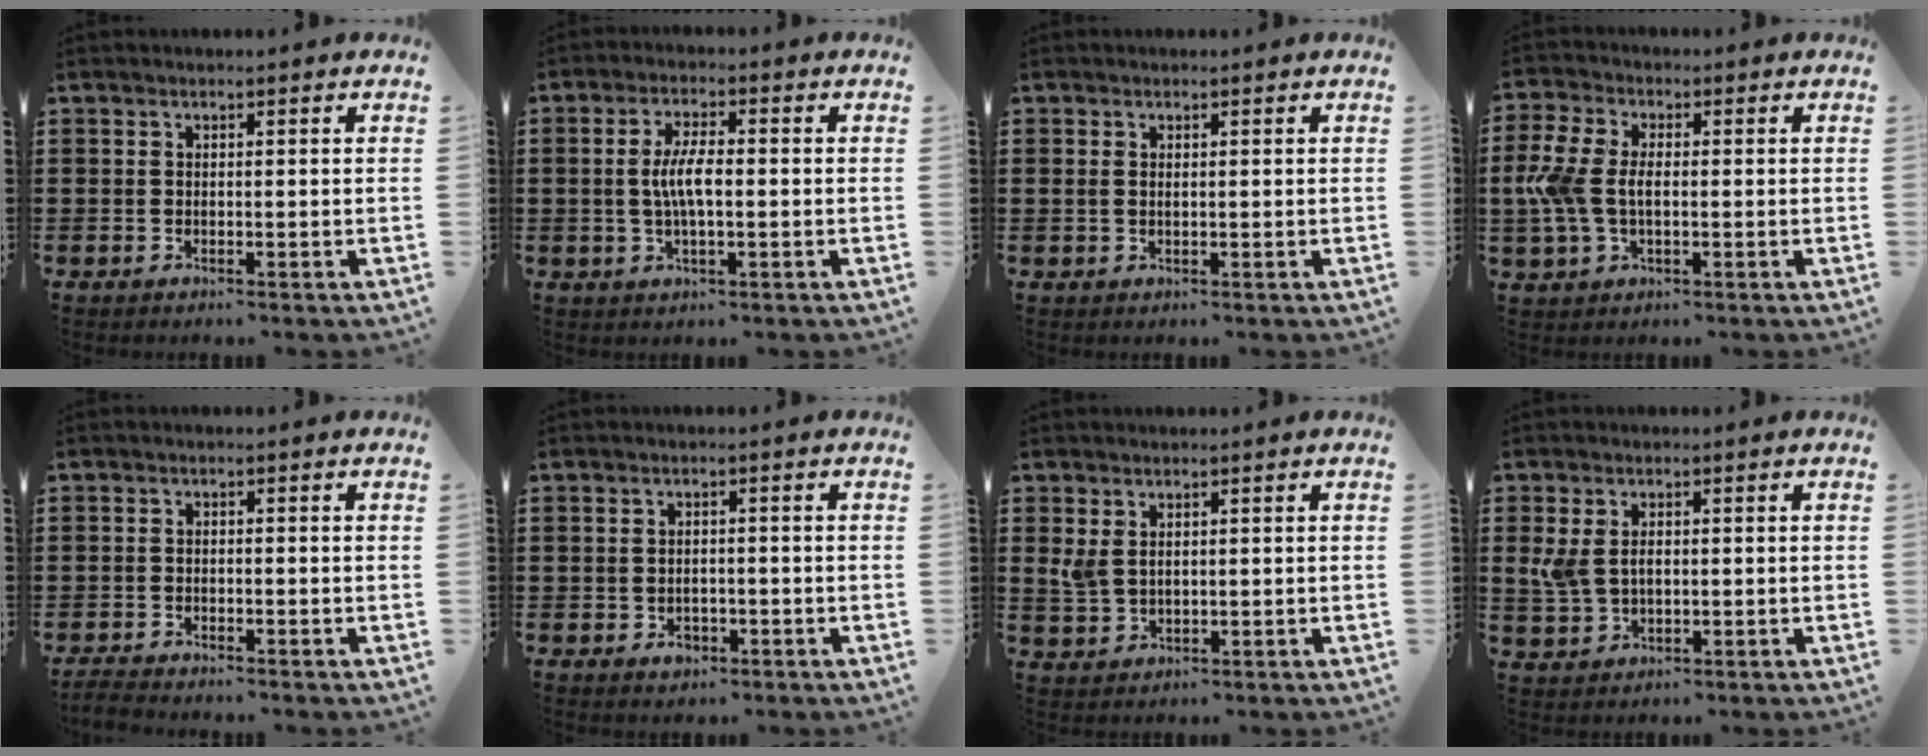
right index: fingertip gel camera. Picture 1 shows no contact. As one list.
[{"total": 5.1, "force": [-0.4, 1.4, 4.8], "torque": [-0.102, -0.002, -0.013]}, {"total": 0.8, "force": [0.1, 0.4, 0.6], "torque": [-0.014, 0.003, 0.002]}, {"total": 6.9, "force": [-0.5, 3.9, 5.6], "torque": [-0.154, -0.005, -0.022]}, {"total": 2.1, "force": [-2.1, 0.1, 0.1], "torque": [-0.012, -0.002, -0.046]}, {"total": 1.7, "force": [-0.9, 1.3, 0.7], "torque": [-0.016, 0.002, -0.021]}, {"total": 2.6, "force": [1.1, 1.6, 1.8], "torque": [-0.047, 0.002, 0.018]}, {"total": 3.8, "force": [0.3, 2.5, 2.8], "torque": [-0.074, 0.005, 0.000]}]